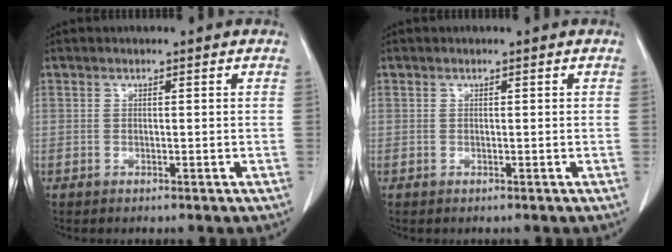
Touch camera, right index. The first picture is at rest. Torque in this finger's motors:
{"motor_torque": [-0.33, -0.25, -0.17, -0.08]}